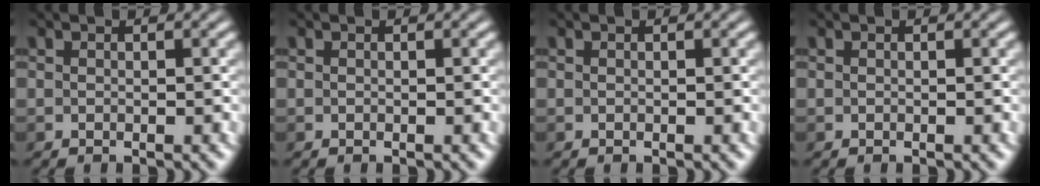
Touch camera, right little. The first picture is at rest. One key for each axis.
{"total": 0.0}
{"total": 0.0}
{"total": 0.0}